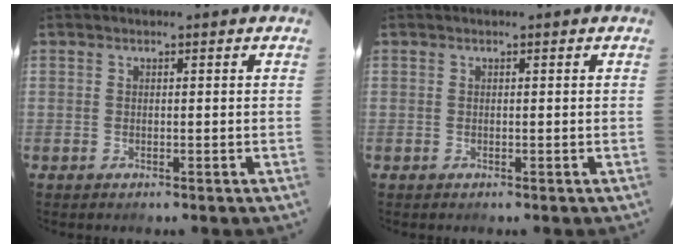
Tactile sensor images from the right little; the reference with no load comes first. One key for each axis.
{"total": 0.0}